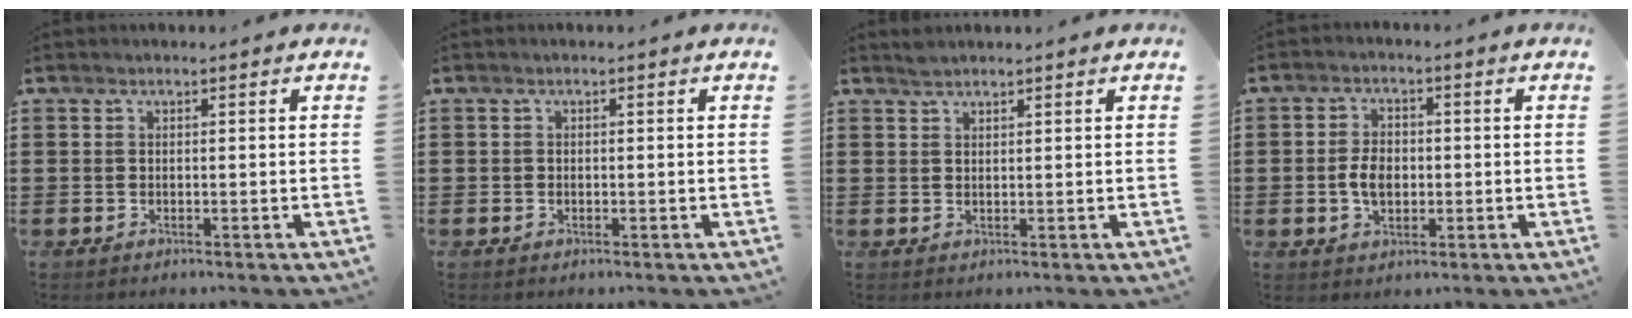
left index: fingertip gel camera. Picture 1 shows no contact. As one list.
[{"total": 0.5, "force": [-0.2, 0.5, 0.1], "torque": [-0.006, 0.002, -0.005]}, {"total": 1.2, "force": [1.2, 0.1, 0.3], "torque": [-0.008, 0.001, 0.022]}, {"total": 4.3, "force": [-0.5, 2.8, 3.3], "torque": [-0.063, 0.001, -0.014]}]